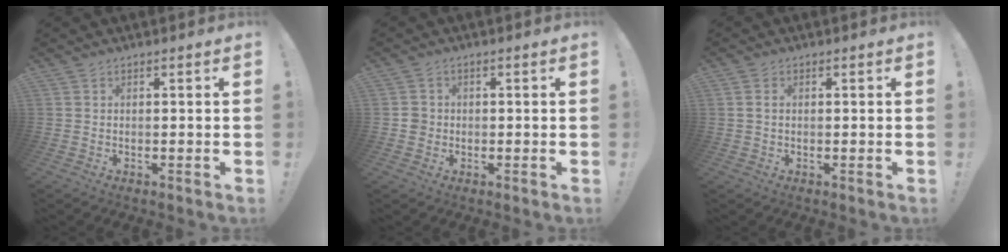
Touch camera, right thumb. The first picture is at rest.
{"total": 3.2, "force": [-0.6, 3.0, 1.0], "torque": [-0.005, 0.005, -0.010]}
{"total": 1.4, "force": [0.2, 1.1, 0.8], "torque": [-0.020, 0.007, 0.005]}